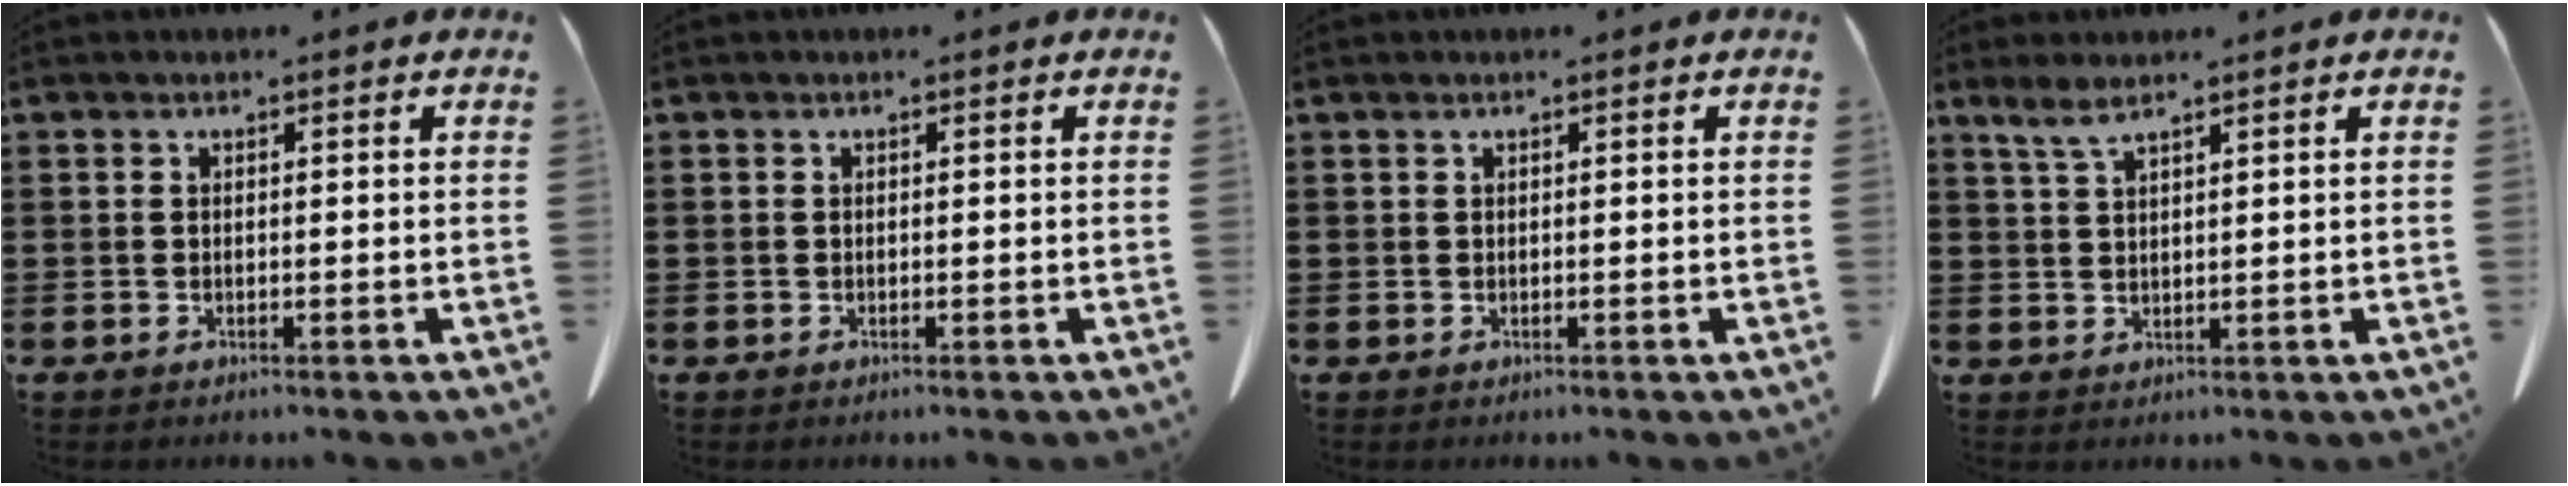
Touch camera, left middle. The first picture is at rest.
{"total": 0.0}
{"total": 0.0}
{"total": 2.9, "force": [2.1, 0.5, 1.9], "torque": [-0.042, 0.002, 0.039]}